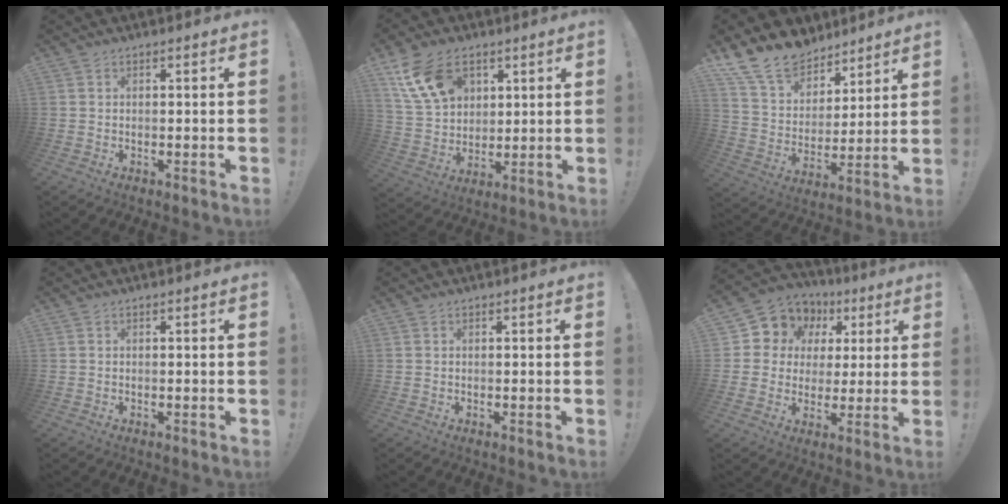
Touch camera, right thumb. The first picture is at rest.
{"total": 15.3, "force": [7.7, 10.5, 8.1], "torque": [-0.144, -0.030, 0.153]}
{"total": 15.5, "force": [12.2, 8.3, 4.8], "torque": [-0.101, -0.090, 0.232]}
{"total": 0.0}
{"total": 0.0}
{"total": 9.4, "force": [3.5, 8.3, 2.5], "torque": [-0.037, -0.027, 0.074]}